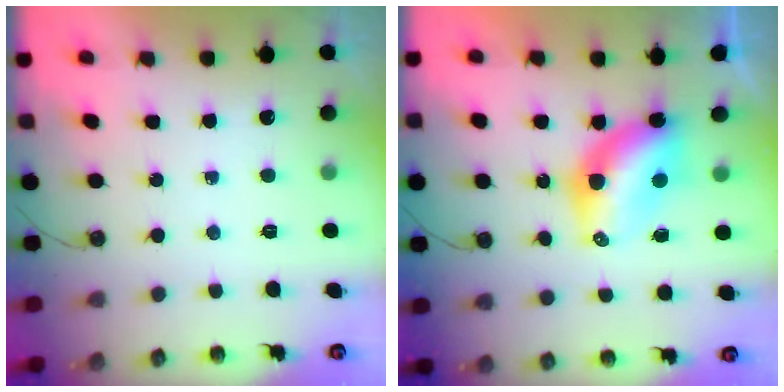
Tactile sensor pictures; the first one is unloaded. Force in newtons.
{"total": 8.0, "press": 8.0, "slide": 0.7}